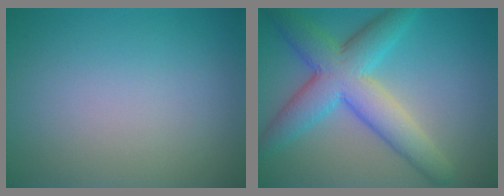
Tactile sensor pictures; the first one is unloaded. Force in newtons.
{"total": 7.5, "press": 7.5, "slide": 0.2}